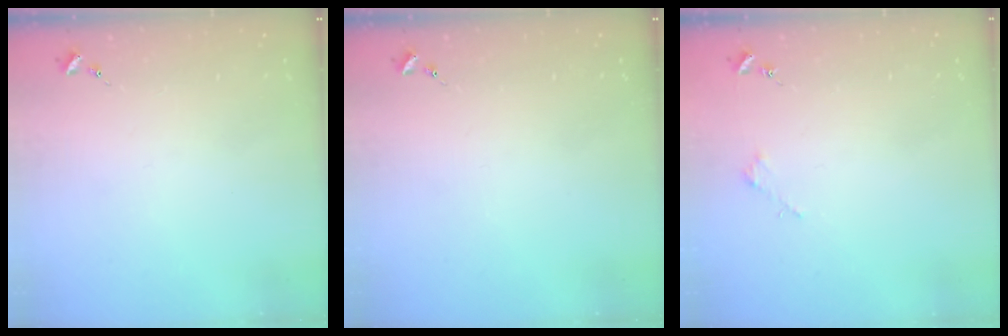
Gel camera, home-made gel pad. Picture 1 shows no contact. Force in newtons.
{"total": 0.0}
{"total": 1.8, "press": 1.8, "slide": 0.2}